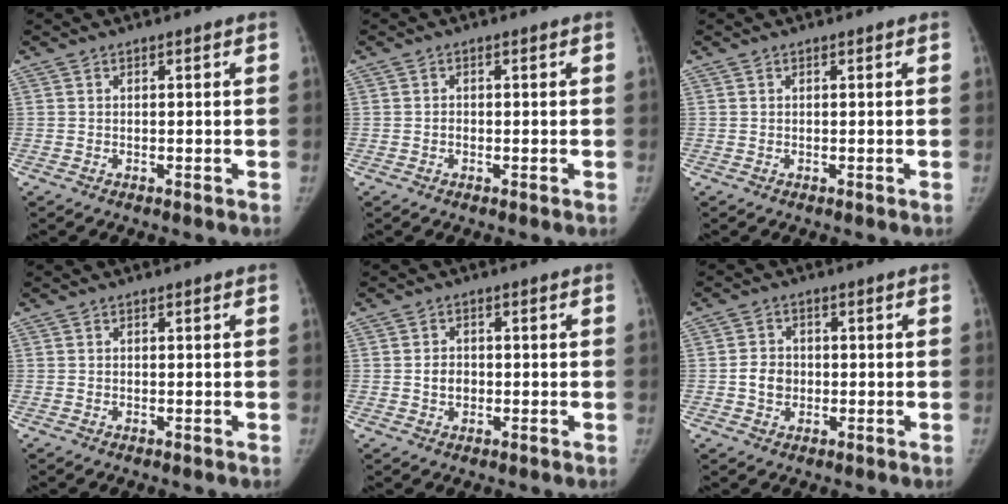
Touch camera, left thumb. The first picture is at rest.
{"total": 0.9, "force": [-0.2, 0.7, 0.4], "torque": [-0.004, 0.003, -0.005]}
{"total": 0.0}
{"total": 0.0}
{"total": 3.0, "force": [-0.3, 2.5, 1.7], "torque": [-0.018, 0.005, -0.005]}
{"total": 4.2, "force": [-0.4, 3.6, 2.2], "torque": [-0.025, 0.007, -0.009]}